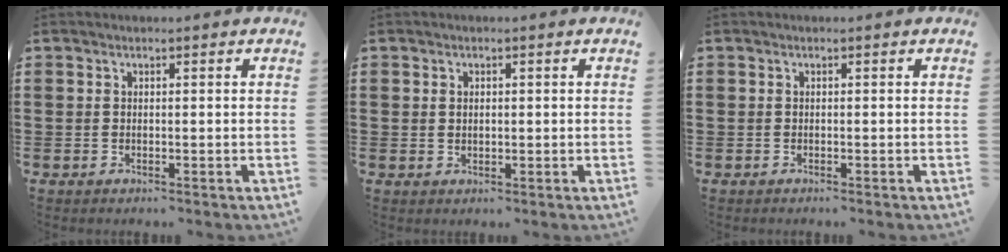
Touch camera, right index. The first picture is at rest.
{"total": 0.9, "force": [0.3, 0.6, 0.6], "torque": [-0.015, 0.004, 0.005]}
{"total": 0.0}